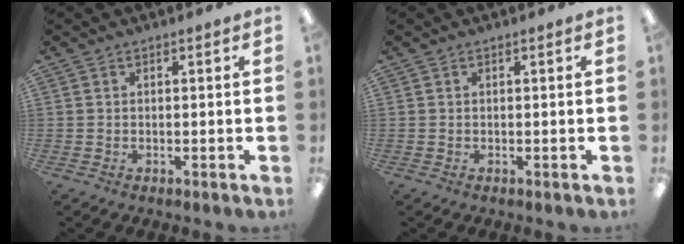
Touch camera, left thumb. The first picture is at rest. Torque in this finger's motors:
{"motor_torque": [0.00, 0.00, -0.14, -0.14, 0.00]}